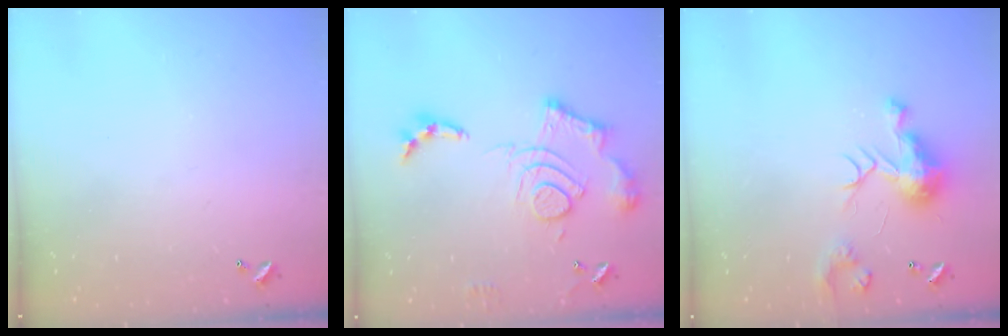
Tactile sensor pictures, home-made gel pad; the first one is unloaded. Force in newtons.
{"total": 16.5, "press": 16.4, "slide": 1.7}
{"total": 9.7, "press": 9.7, "slide": 0.8}